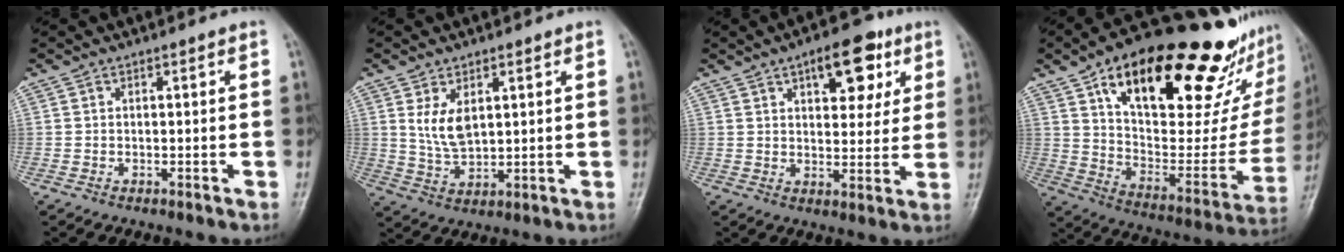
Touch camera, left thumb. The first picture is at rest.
{"total": 6.1, "force": [2.1, 3.5, 4.6], "torque": [-0.073, -0.016, 0.051]}
{"total": 11.2, "force": [5.3, 5.6, 8.1], "torque": [-0.074, -0.016, 0.071]}
{"total": 36.4, "force": [20.4, 14.4, 26.6], "torque": [-0.349, -0.022, 0.324]}